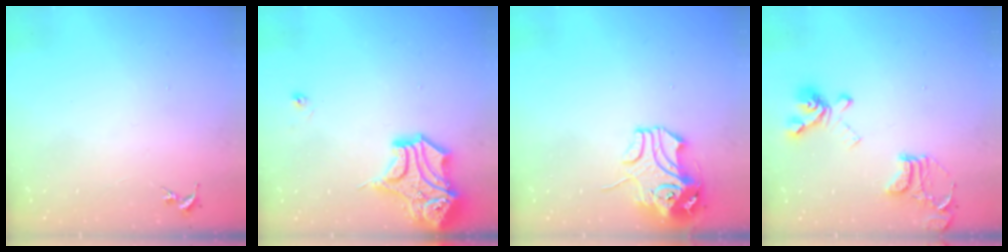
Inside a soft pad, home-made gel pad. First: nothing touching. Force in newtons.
{"total": 16.0, "press": 15.9, "slide": 2.2}
{"total": 11.9, "press": 11.8, "slide": 1.8}
{"total": 17.6, "press": 17.5, "slide": 1.6}